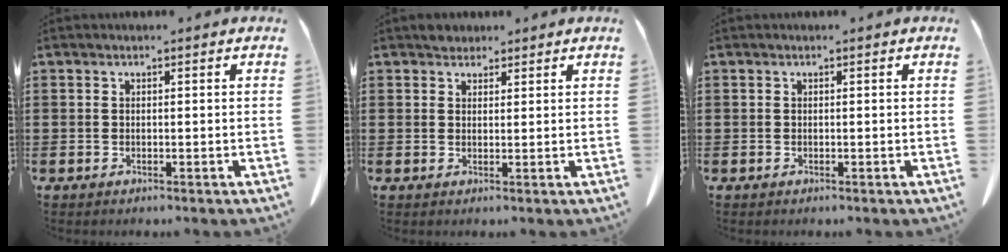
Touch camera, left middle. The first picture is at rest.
{"total": 2.1, "force": [1.9, 0.9, 0.2], "torque": [-0.001, -0.001, 0.036]}
{"total": 0.0}